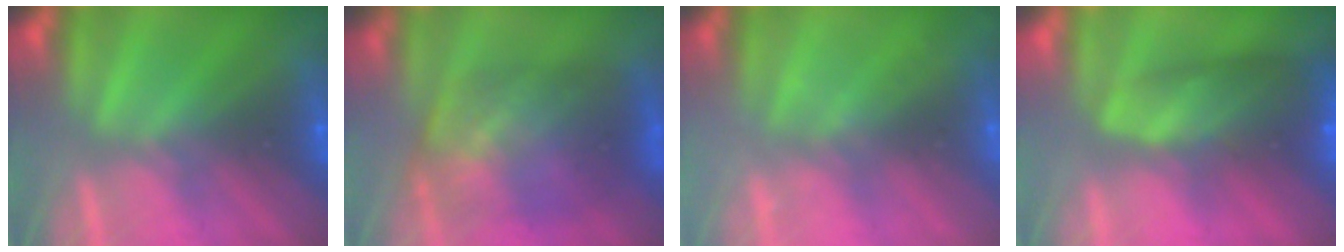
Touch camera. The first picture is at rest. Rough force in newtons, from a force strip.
{"total": 6.0}
{"total": 2.1}
{"total": 7.6}